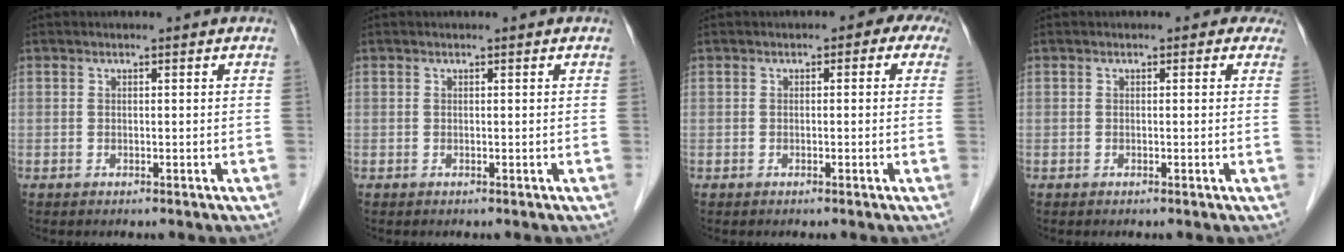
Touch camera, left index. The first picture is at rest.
{"total": 0.0}
{"total": 3.1, "force": [0.7, 1.9, 2.3], "torque": [-0.011, 0.023, -0.004]}
{"total": 1.2, "force": [0.7, 1.0, 0.2], "torque": [0.008, -0.002, -0.009]}